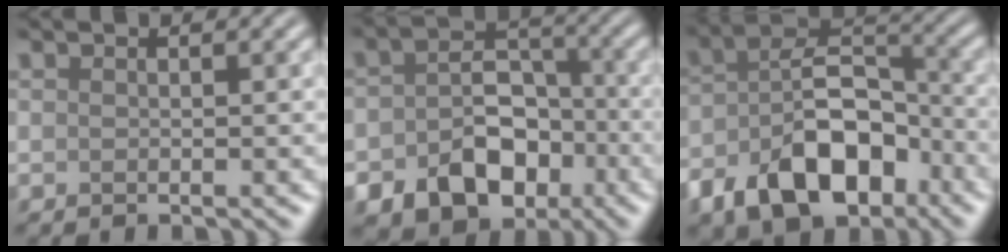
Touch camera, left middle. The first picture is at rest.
{"total": 8.3, "force": [-3.8, 5.8, 4.7], "torque": [-0.074, -0.012, -0.056]}
{"total": 9.9, "force": [-4.8, 5.6, 6.6], "torque": [-0.114, 0.003, -0.083]}